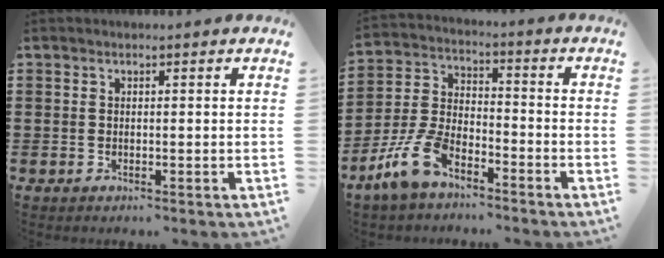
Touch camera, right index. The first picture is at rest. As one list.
[{"total": 8.7, "force": [-5.8, 3.8, 5.3], "torque": [-0.142, 0.002, -0.116]}]